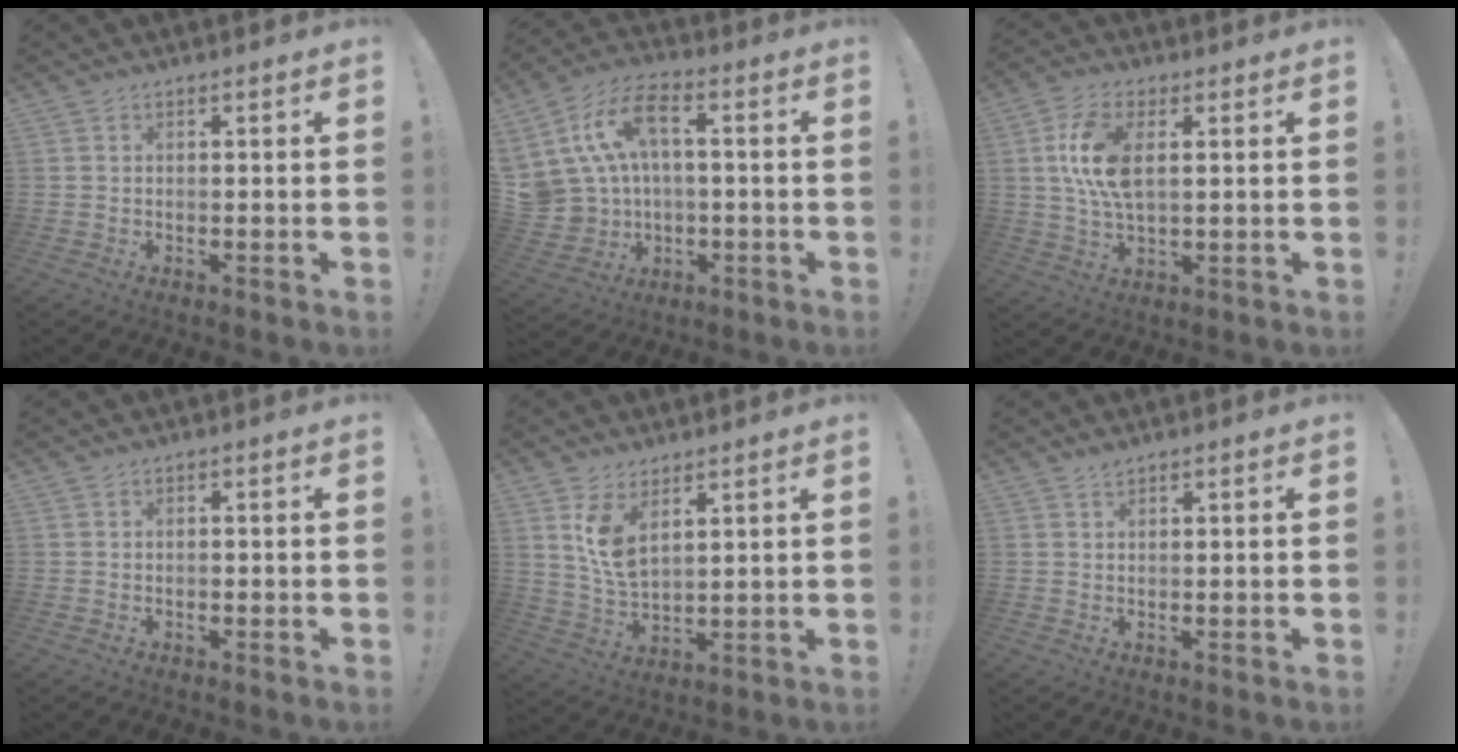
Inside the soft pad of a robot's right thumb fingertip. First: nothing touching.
{"total": 14.4, "force": [3.1, 10.7, 9.1], "torque": [-0.202, 0.006, 0.065]}
{"total": 11.8, "force": [2.6, 6.1, 9.7], "torque": [-0.191, -0.004, 0.044]}
{"total": 0.5, "force": [-0.4, 0.3, 0.2], "torque": [-0.003, 0.001, -0.008]}
{"total": 8.2, "force": [5.0, 3.7, 5.2], "torque": [-0.099, -0.032, 0.092]}
{"total": 1.3, "force": [1.2, 0.3, 0.4], "torque": [0.000, -0.003, 0.020]}